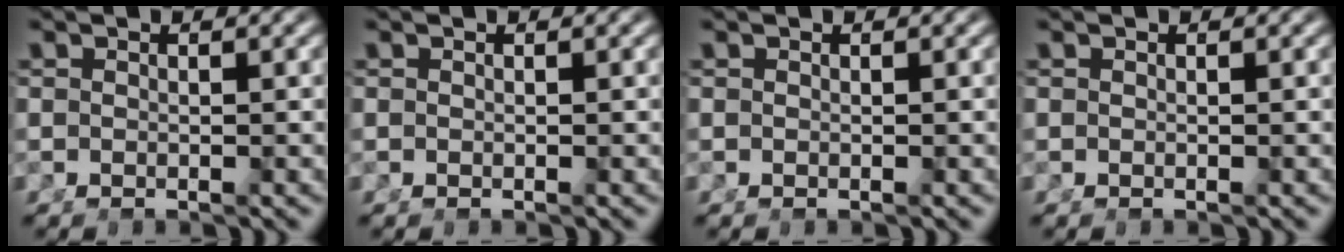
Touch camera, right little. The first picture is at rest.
{"total": 0.0}
{"total": 0.0}
{"total": 0.0}